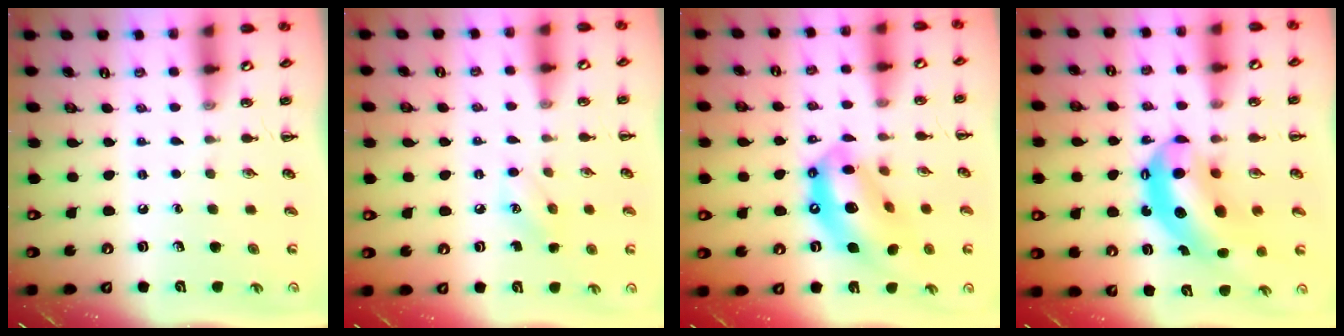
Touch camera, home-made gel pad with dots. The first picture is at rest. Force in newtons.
{"total": 7.0, "press": 6.7, "slide": 1.9}
{"total": 16.6, "press": 16.0, "slide": 4.4}
{"total": 13.7, "press": 13.1, "slide": 3.9}